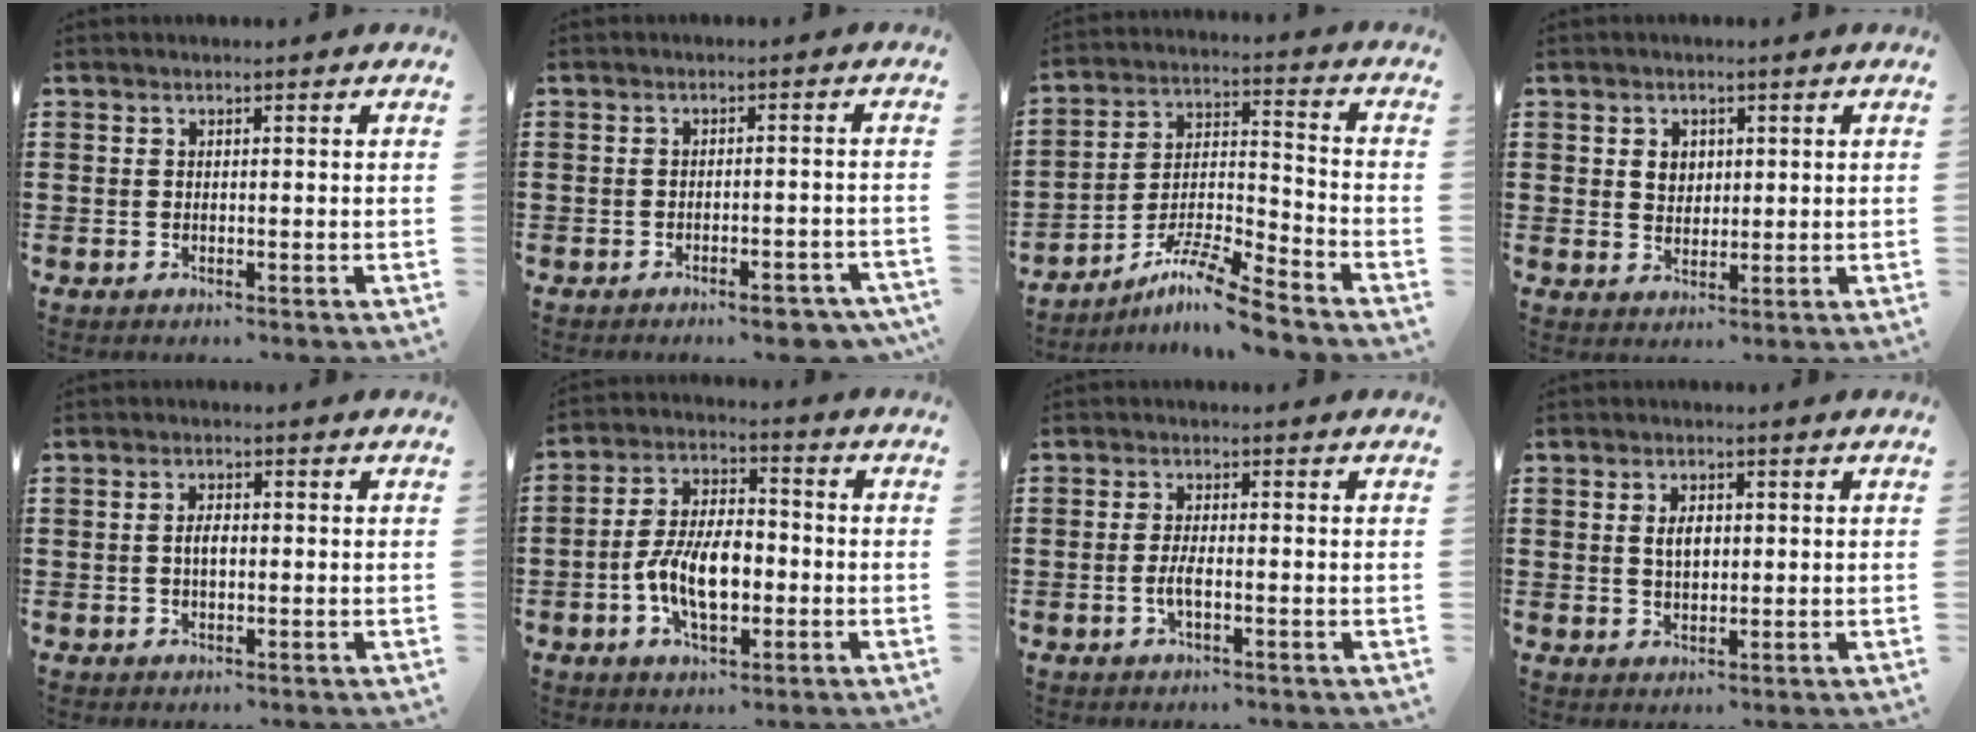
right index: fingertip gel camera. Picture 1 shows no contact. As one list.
[{"total": 3.5, "force": [-2.9, 0.4, 1.9], "torque": [-0.029, 0.001, -0.053]}, {"total": 9.5, "force": [-8.1, 0.4, 4.8], "torque": [-0.089, 0.011, -0.159]}, {"total": 2.6, "force": [0.8, 2.1, 1.3], "torque": [-0.032, 0.010, 0.013]}, {"total": 2.3, "force": [-0.1, 1.1, 2.0], "torque": [-0.039, 0.004, -0.003]}, {"total": 9.3, "force": [-2.3, 4.8, 7.6], "torque": [-0.164, -0.002, -0.051]}, {"total": 2.5, "force": [-0.8, 0.5, 2.3], "torque": [-0.048, -0.002, -0.016]}, {"total": 3.1, "force": [0.5, 1.7, 2.5], "torque": [-0.044, 0.004, 0.005]}]